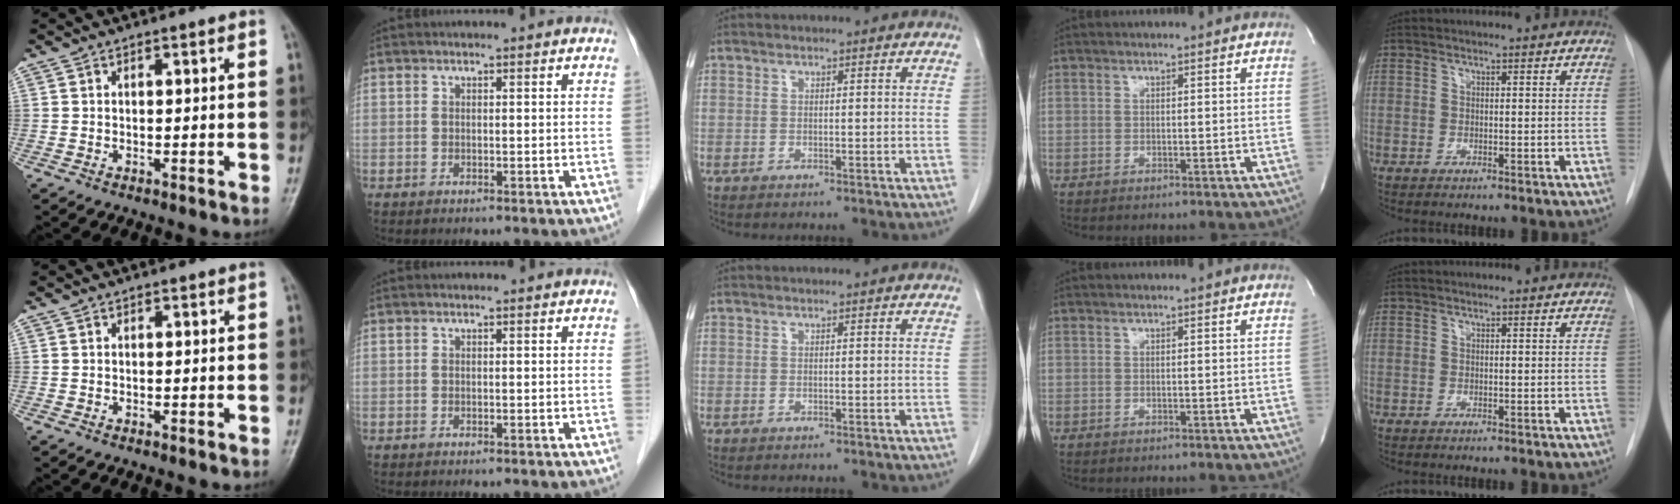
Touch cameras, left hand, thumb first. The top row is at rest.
{}